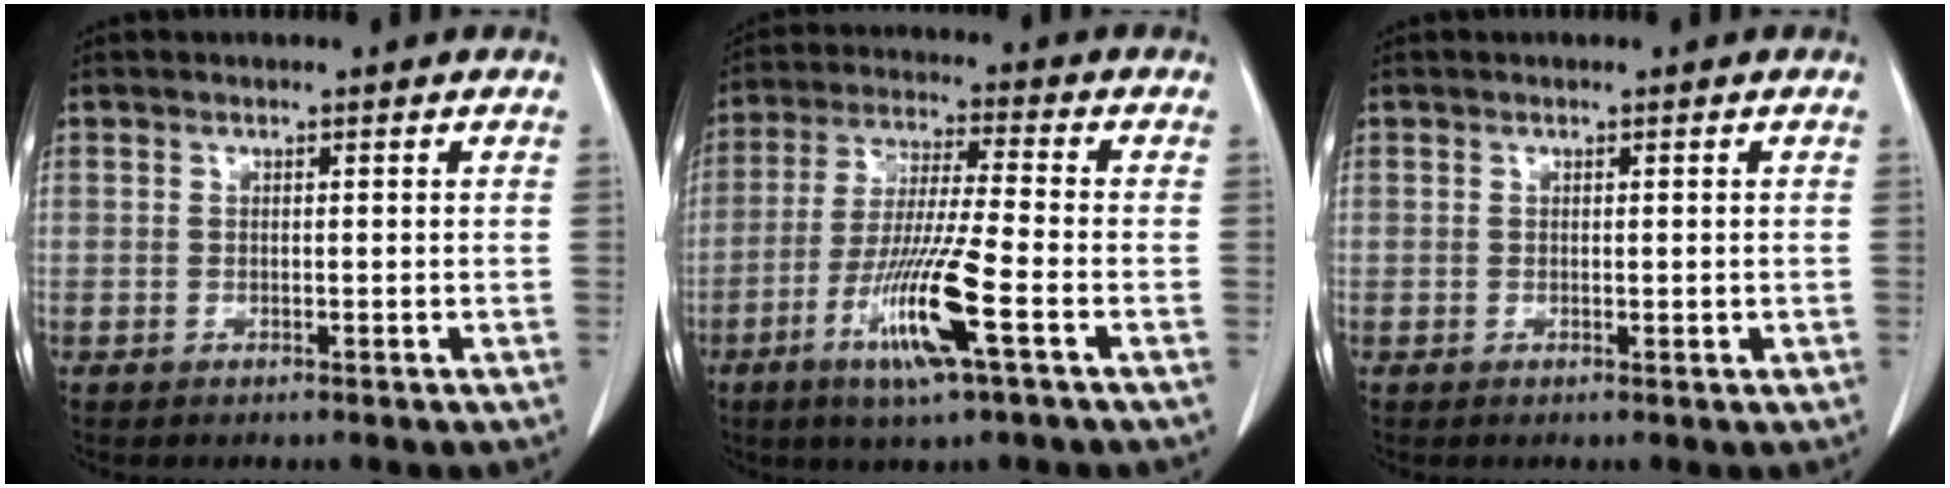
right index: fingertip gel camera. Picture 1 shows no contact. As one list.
[{"total": 12.4, "force": [-5.1, -0.1, 11.3], "torque": [-0.224, -0.023, -0.098]}, {"total": 0.7, "force": [-0.1, 0.3, 0.6], "torque": [-0.009, -0.003, 0.001]}]